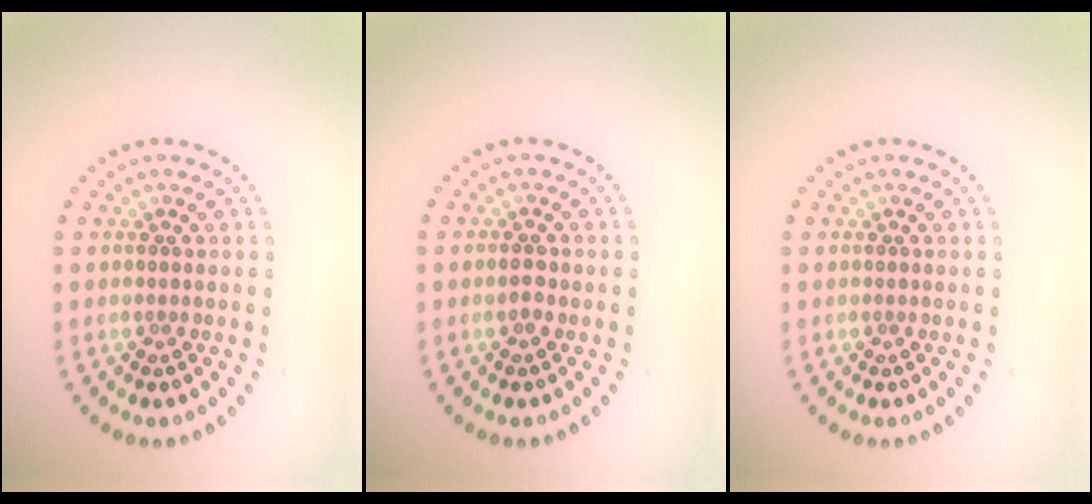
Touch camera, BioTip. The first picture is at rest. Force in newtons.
{"total": 1.0, "press": 1.0, "slide": 0.1}
{"total": 0.0}